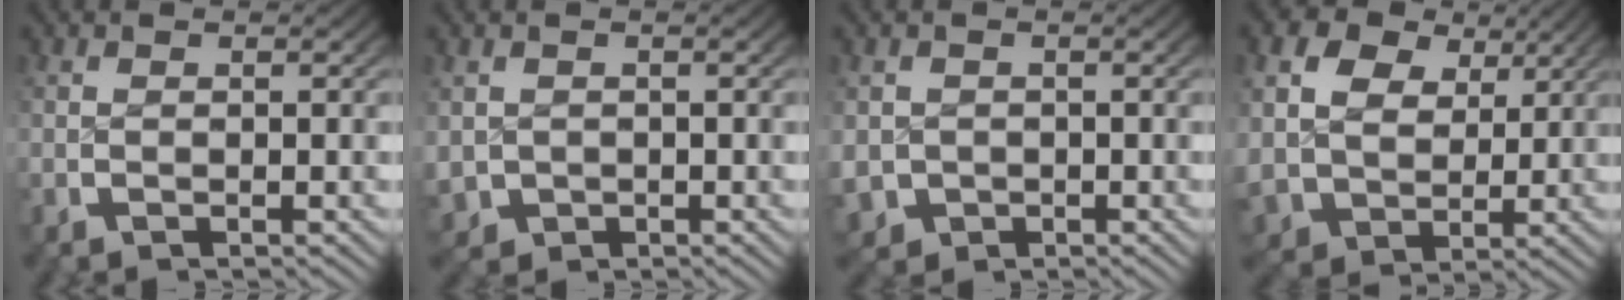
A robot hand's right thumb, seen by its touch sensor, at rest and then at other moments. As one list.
[{"total": 2.9, "force": [-0.5, 2.7, 0.8], "torque": [-0.029, -0.023, 0.005]}, {"total": 4.1, "force": [-1.2, 3.7, 1.2], "torque": [-0.037, -0.029, -0.007]}, {"total": 8.5, "force": [1.9, 7.1, 4.2], "torque": [-0.108, -0.036, 0.048]}]